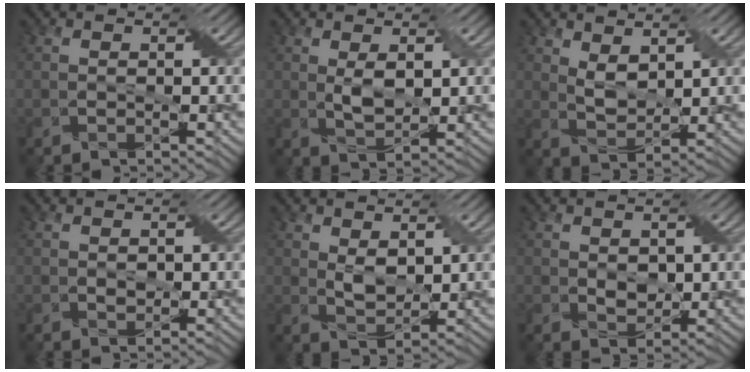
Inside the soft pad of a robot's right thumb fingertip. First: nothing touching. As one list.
[{"total": 3.0, "force": [0.6, 1.4, 2.6], "torque": [-0.060, -0.005, 0.015]}, {"total": 3.5, "force": [2.1, 1.7, 2.3], "torque": [-0.055, -0.005, 0.044]}, {"total": 0.8, "force": [0.2, 0.6, 0.5], "torque": [-0.013, -0.002, 0.008]}, {"total": 3.3, "force": [1.5, 1.7, 2.4], "torque": [-0.057, -0.005, 0.031]}, {"total": 2.3, "force": [0.7, 1.6, 1.5], "torque": [-0.036, -0.003, 0.015]}]